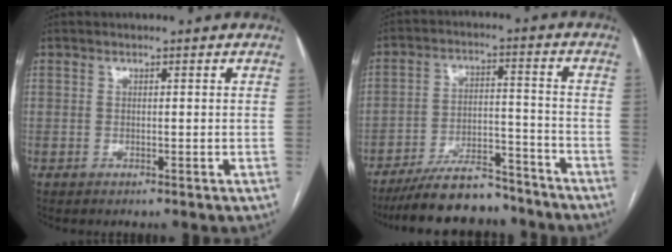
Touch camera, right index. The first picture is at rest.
{"total": 13.5, "force": [-12.0, 3.8, 5.1], "torque": [-0.076, 0.019, -0.193]}